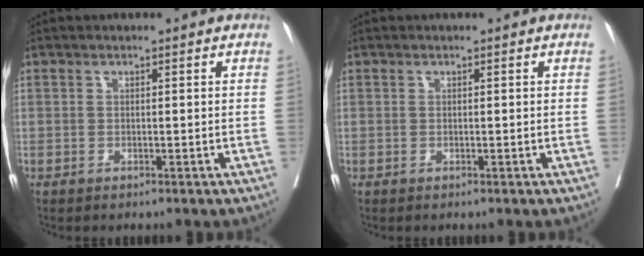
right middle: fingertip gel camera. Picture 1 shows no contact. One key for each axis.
{"total": 0.0}